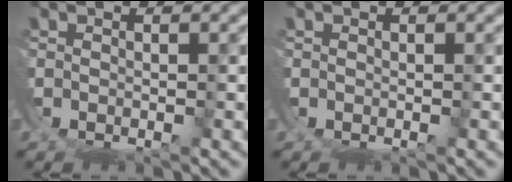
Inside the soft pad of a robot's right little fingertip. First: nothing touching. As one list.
[{"total": 0.0}]